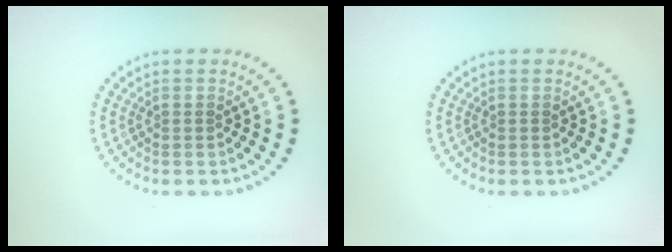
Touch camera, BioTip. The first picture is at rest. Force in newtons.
{"total": 0.0}